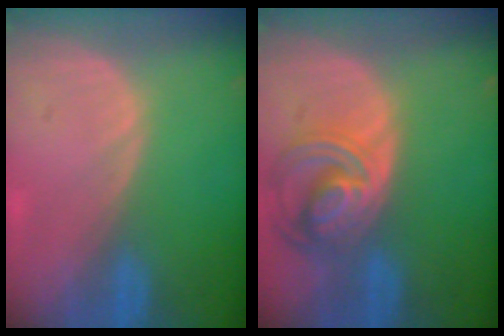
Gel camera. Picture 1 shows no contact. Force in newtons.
{"total": 8.2, "press": 7.1, "slide": 4.1}